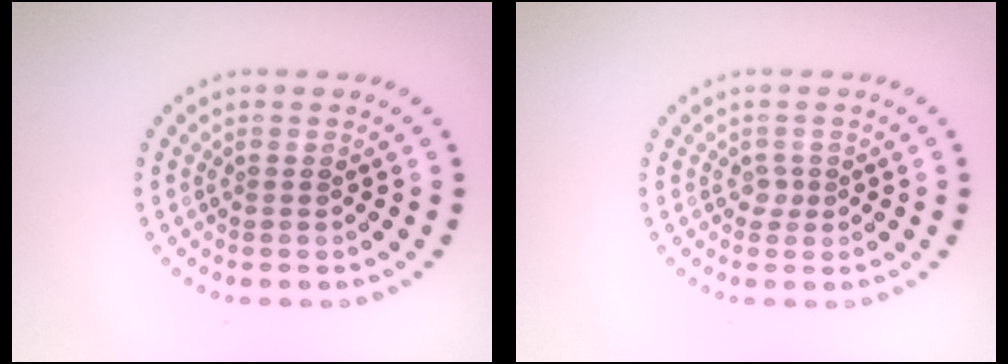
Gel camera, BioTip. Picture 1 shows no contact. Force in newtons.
{"total": 1.0, "press": 0.8, "slide": 0.7}